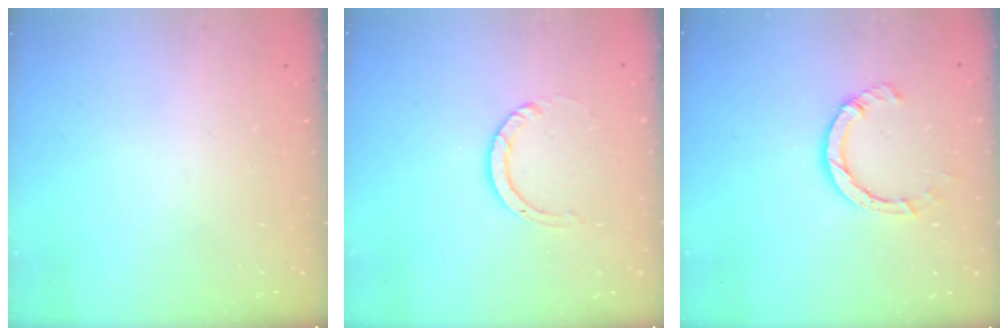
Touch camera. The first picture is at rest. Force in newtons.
{"total": 4.0, "press": 4.0, "slide": 0.2}
{"total": 6.2, "press": 6.2, "slide": 0.9}